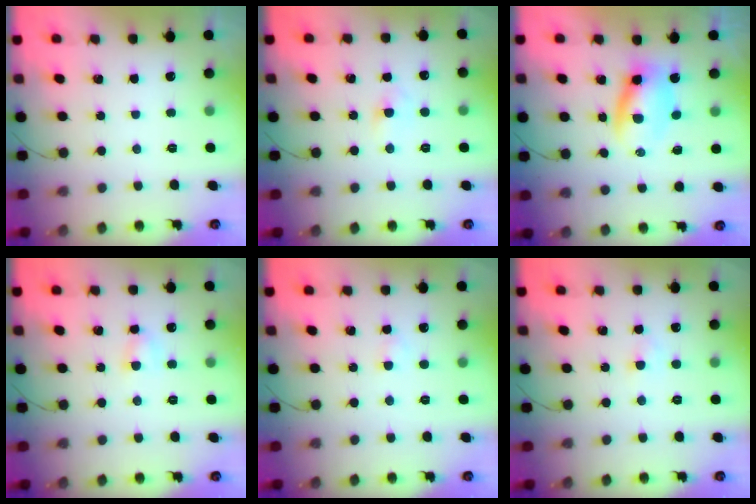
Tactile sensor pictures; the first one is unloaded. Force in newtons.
{"total": 3.0, "press": 2.8, "slide": 1.1}
{"total": 5.0, "press": 4.9, "slide": 1.2}
{"total": 3.9, "press": 3.8, "slide": 0.9}
{"total": 1.5, "press": 1.2, "slide": 0.8}
{"total": 1.8, "press": 1.5, "slide": 0.9}